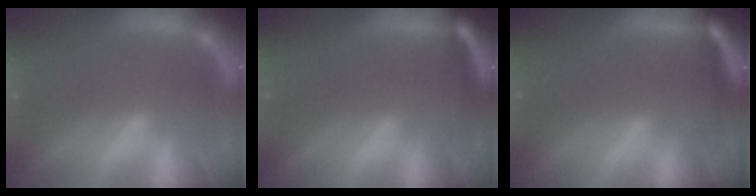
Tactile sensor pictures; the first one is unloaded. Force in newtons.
{"total": 6.0}
{"total": 5.5}